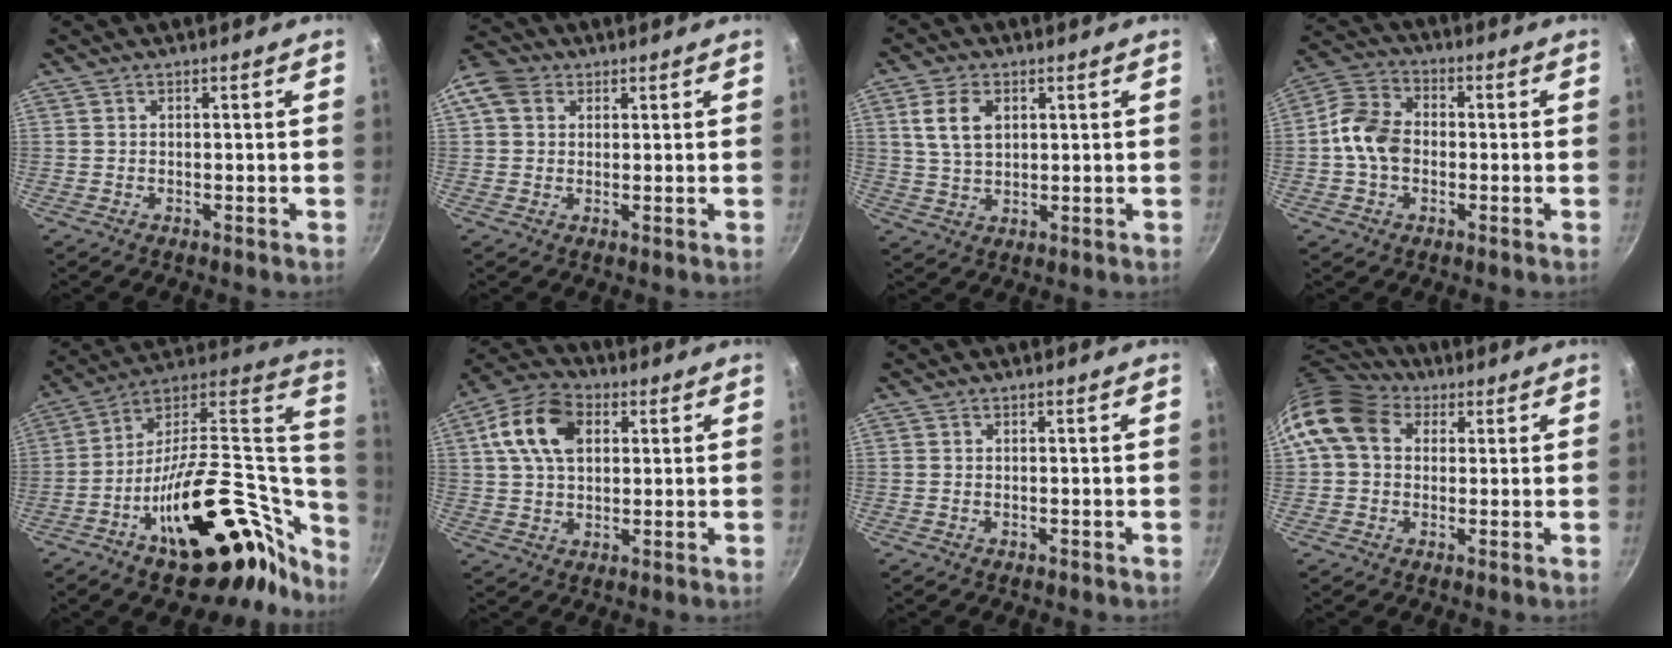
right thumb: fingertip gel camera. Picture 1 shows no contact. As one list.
[{"total": 8.0, "force": [2.5, 6.5, 4.1], "torque": [-0.072, 0.013, 0.033]}, {"total": 7.0, "force": [2.2, 4.6, 4.9], "torque": [-0.082, -0.004, 0.044]}, {"total": 9.7, "force": [-1.0, 7.2, 6.4], "torque": [-0.106, 0.025, -0.034]}, {"total": 35.2, "force": [-8.5, 19.1, 28.2], "torque": [-0.378, 0.066, -0.118]}, {"total": 12.8, "force": [3.6, 8.4, 8.9], "torque": [-0.148, 0.010, 0.051]}, {"total": 0.0}, {"total": 12.4, "force": [3.3, 9.7, 7.1], "torque": [-0.120, 0.022, 0.042]}]